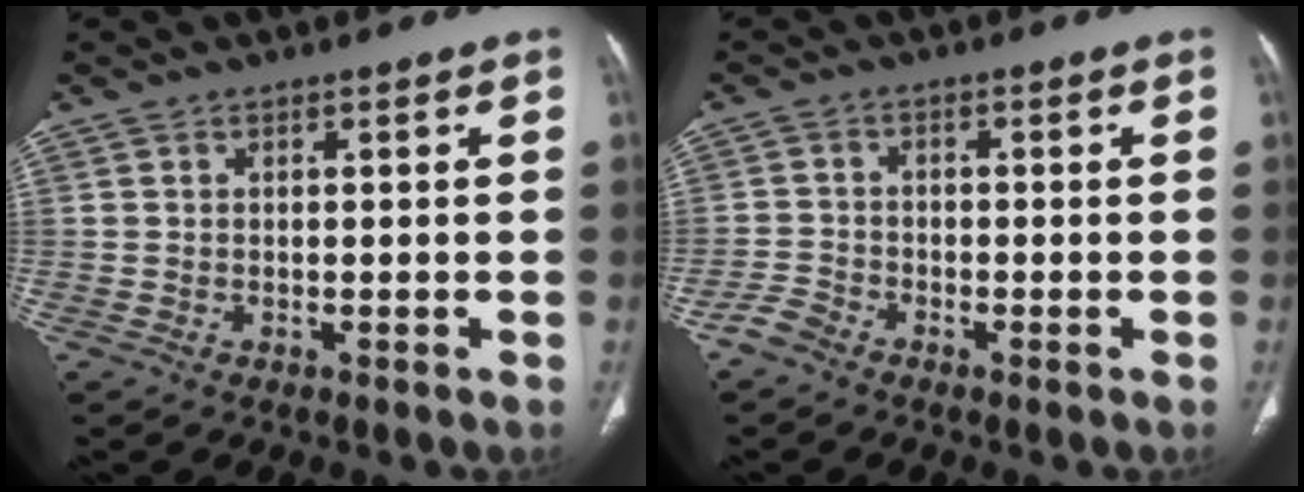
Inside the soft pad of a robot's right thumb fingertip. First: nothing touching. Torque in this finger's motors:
{"motor_torque": [2.61, 2.40, -0.24, -0.75, 0.00]}